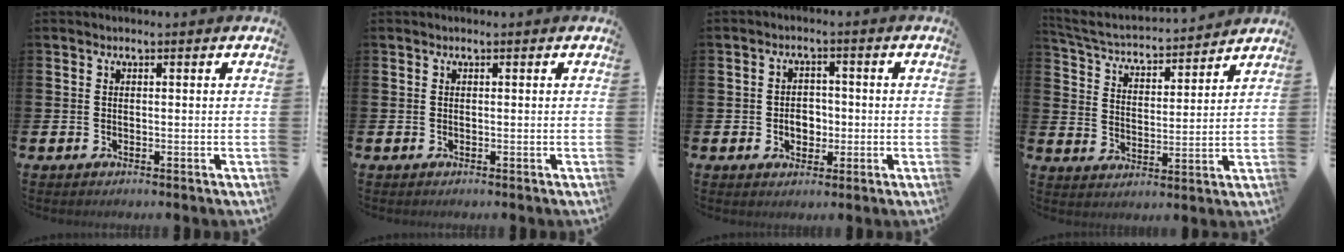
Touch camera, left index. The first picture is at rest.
{"total": 0.0}
{"total": 3.2, "force": [-0.7, 2.5, 1.8], "torque": [-0.023, 0.000, -0.020]}
{"total": 4.4, "force": [4.2, 0.9, 0.8], "torque": [-0.046, -0.039, 0.066]}